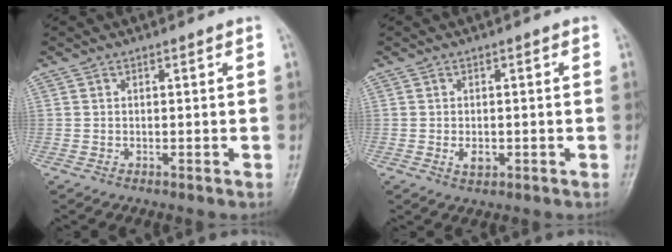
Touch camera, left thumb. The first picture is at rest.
{"total": 2.5, "force": [-0.6, 1.6, 1.8], "torque": [-0.025, -0.001, -0.009]}